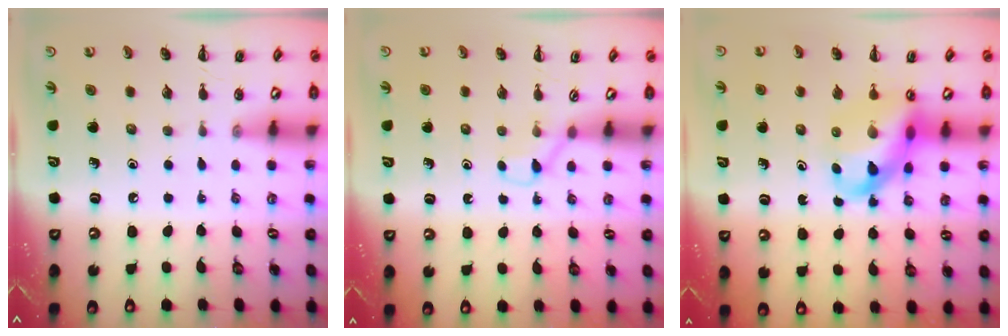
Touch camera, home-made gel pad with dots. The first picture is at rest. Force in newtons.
{"total": 2.1, "press": 2.0, "slide": 0.8}
{"total": 12.9, "press": 12.4, "slide": 3.6}